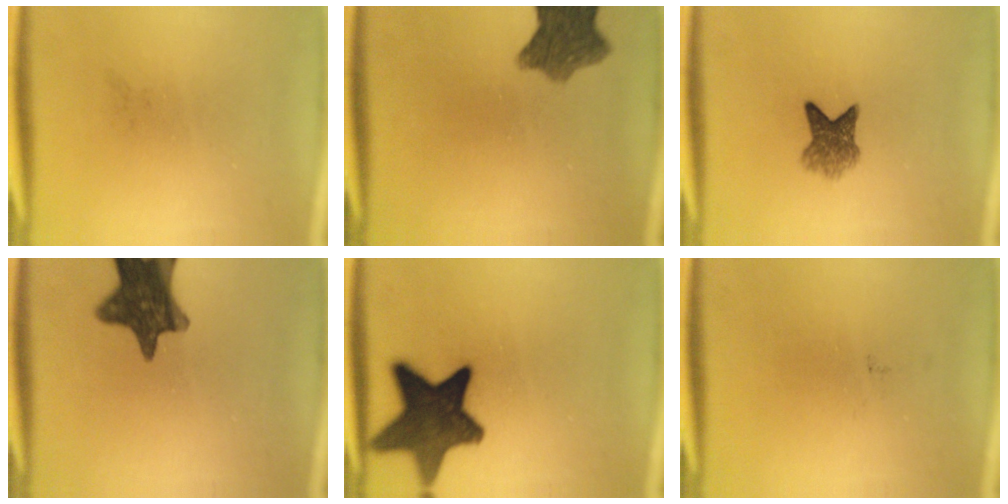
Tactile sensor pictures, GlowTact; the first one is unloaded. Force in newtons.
{"total": 8.2}
{"total": 4.7}
{"total": 12.8}
{"total": 15.0}
{"total": 0.0}